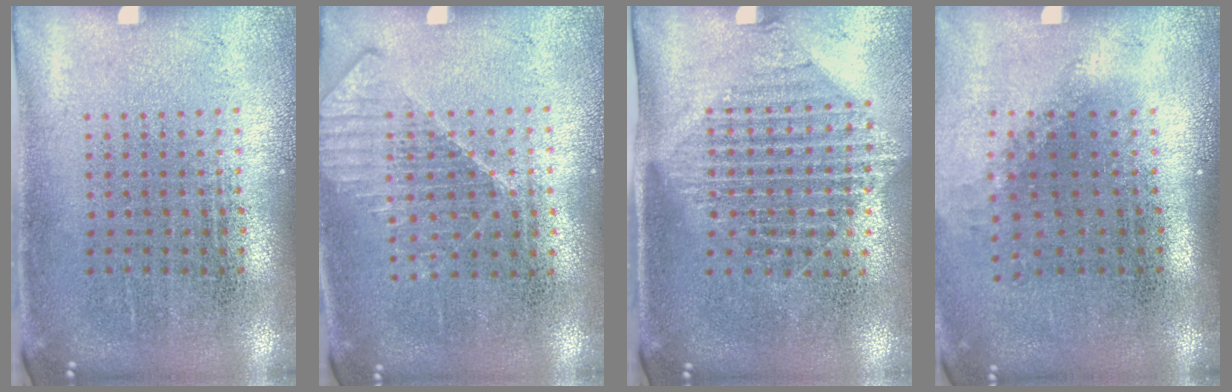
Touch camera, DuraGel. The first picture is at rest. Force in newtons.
{"total": 1.3, "press": 1.2, "slide": 0.4}
{"total": 1.6, "press": 1.3, "slide": 0.9}
{"total": 1.1, "press": 0.9, "slide": 0.7}